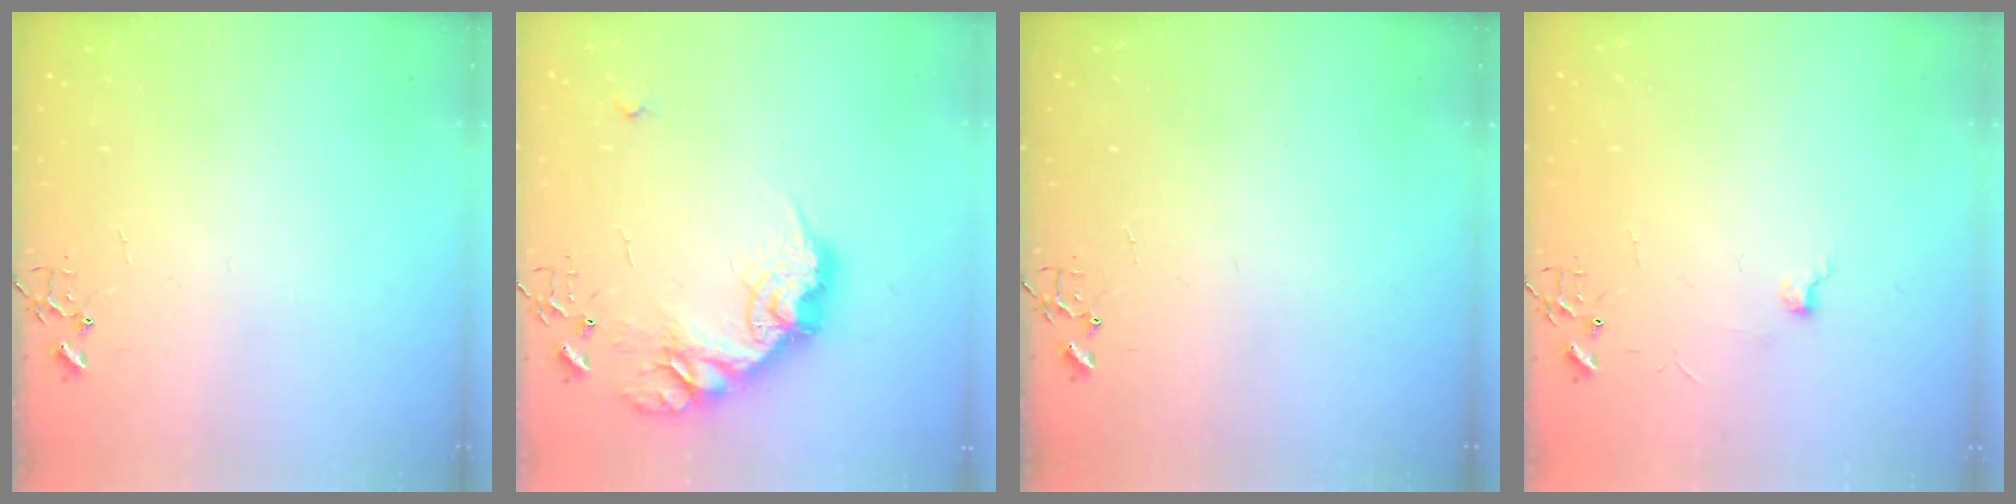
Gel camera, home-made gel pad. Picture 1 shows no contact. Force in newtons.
{"total": 19.2, "press": 19.2, "slide": 0.8}
{"total": 0.0}
{"total": 4.7, "press": 4.7, "slide": 0.6}